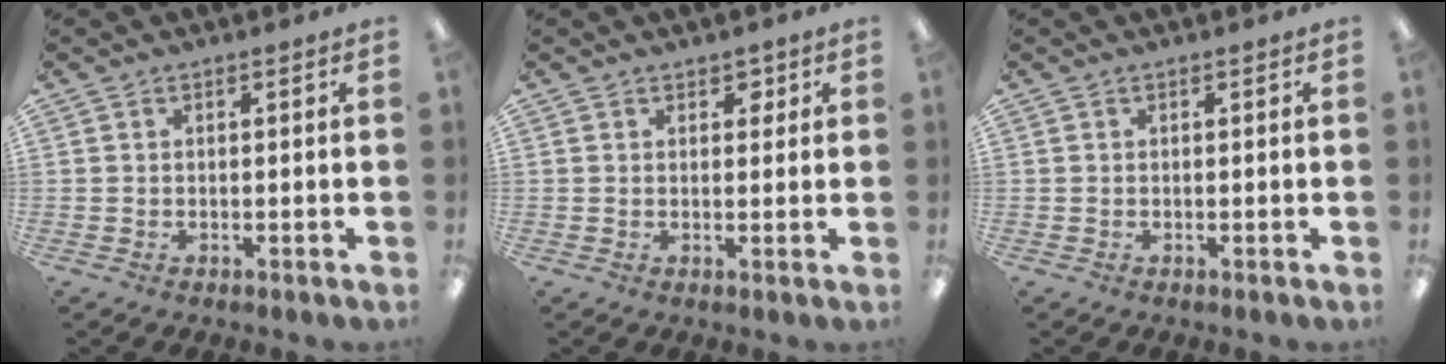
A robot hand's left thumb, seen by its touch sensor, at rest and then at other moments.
{"total": 2.3, "force": [1.4, 1.5, 1.0], "torque": [-0.004, -0.003, 0.021]}
{"total": 0.0}